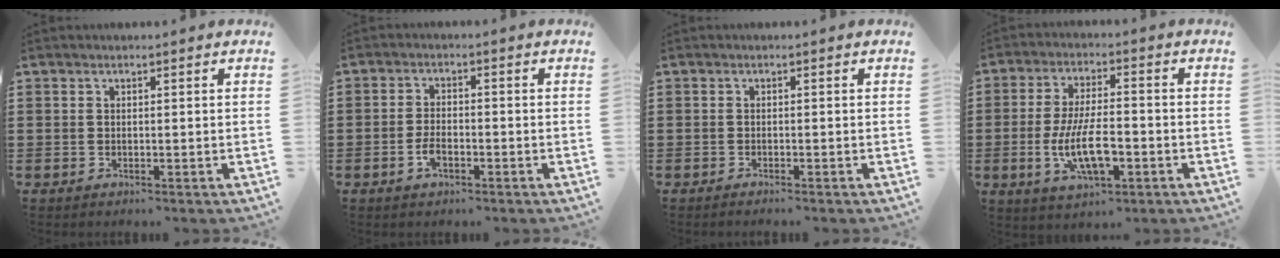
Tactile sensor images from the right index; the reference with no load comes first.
{"total": 3.0, "force": [-1.3, 1.4, 2.3], "torque": [-0.050, 0.000, -0.025]}
{"total": 0.8, "force": [-0.7, -0.1, 0.1], "torque": [-0.004, -0.004, -0.014]}
{"total": 9.4, "force": [-2.6, 3.7, 8.3], "torque": [-0.178, -0.009, -0.049]}